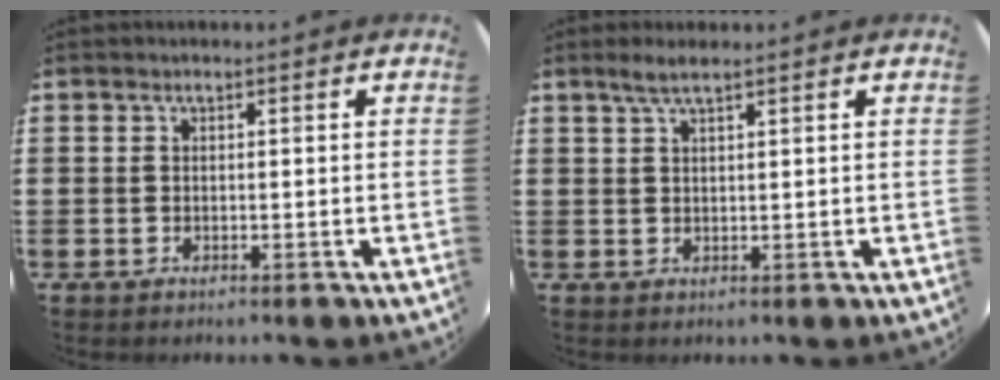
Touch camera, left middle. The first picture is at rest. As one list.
[{"total": 2.3, "force": [1.7, 0.1, 1.6], "torque": [-0.032, 0.003, 0.030]}]